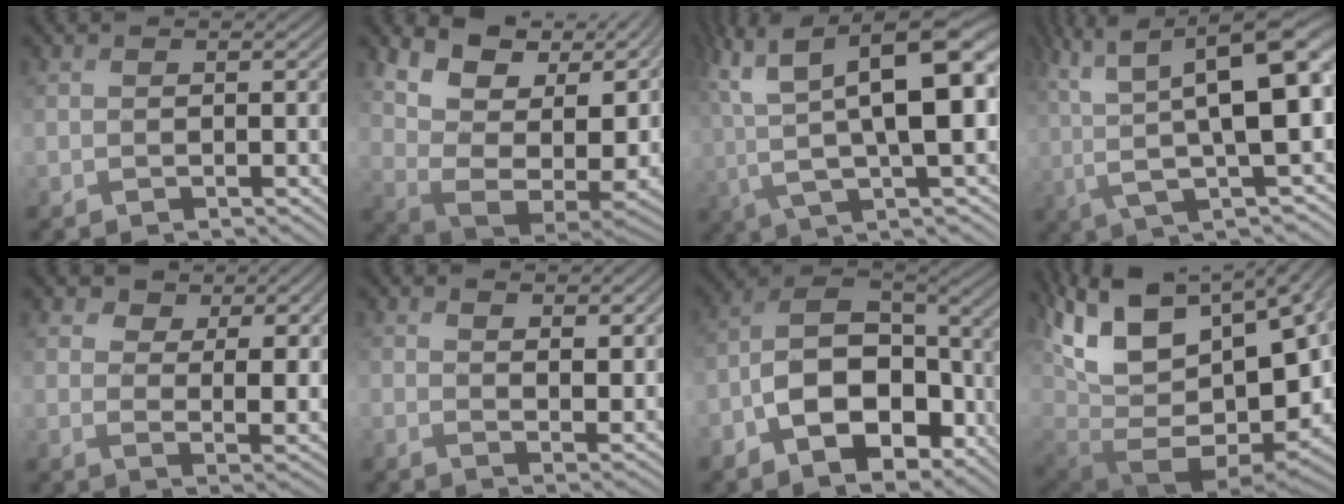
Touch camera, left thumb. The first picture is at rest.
{"total": 14.0, "force": [4.7, 6.2, 11.6], "torque": [-0.223, -0.011, 0.101]}
{"total": 14.8, "force": [2.3, 5.5, 13.6], "torque": [-0.260, -0.005, 0.047]}
{"total": 13.9, "force": [2.0, 4.7, 12.9], "torque": [-0.239, 0.001, 0.038]}
{"total": 6.5, "force": [3.9, 3.5, 3.8], "torque": [-0.080, -0.005, 0.070]}
{"total": 3.6, "force": [2.3, 1.4, 2.4], "torque": [-0.039, -0.008, 0.041]}
{"total": 11.7, "force": [-5.4, 7.2, 7.4], "torque": [-0.127, -0.009, -0.117]}
{"total": 18.6, "force": [-0.1, 10.4, 15.4], "torque": [-0.268, -0.030, 0.038]}